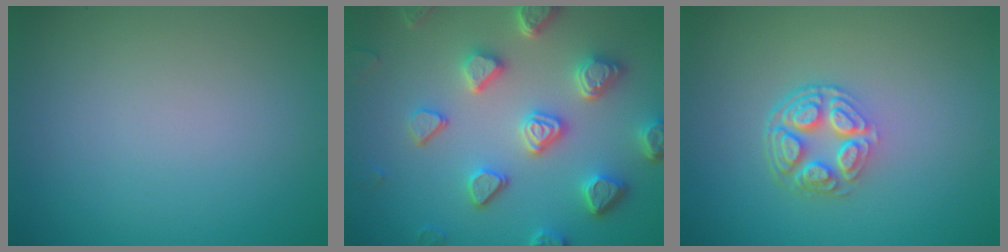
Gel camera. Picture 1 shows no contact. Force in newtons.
{"total": 6.3, "press": 5.2, "slide": 3.5}
{"total": 4.4, "press": 3.2, "slide": 3.0}